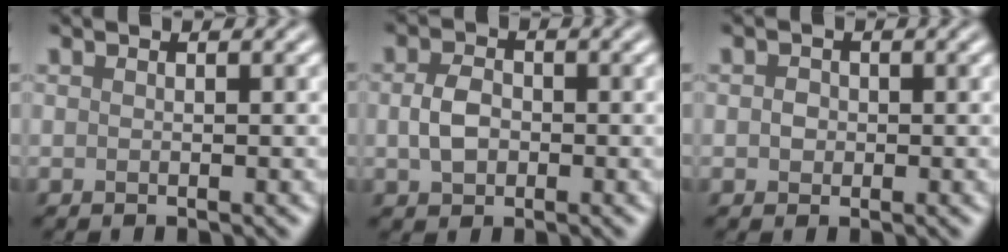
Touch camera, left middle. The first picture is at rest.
{"total": 2.8, "force": [-0.2, 2.1, 1.9], "torque": [-0.046, 0.000, -0.006]}
{"total": 1.1, "force": [-0.1, 1.0, 0.4], "torque": [-0.008, 0.000, -0.005]}